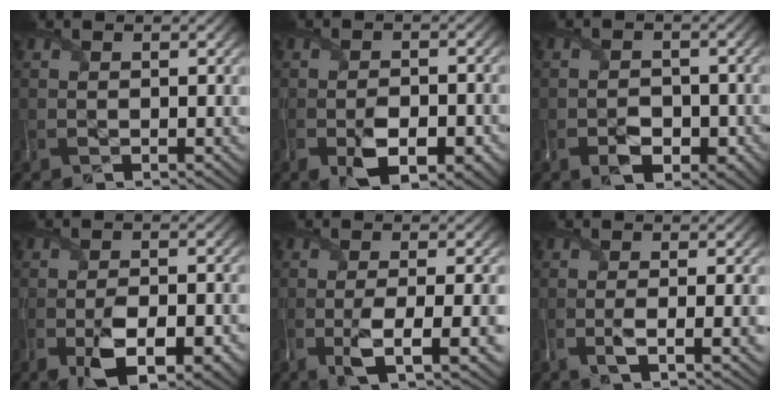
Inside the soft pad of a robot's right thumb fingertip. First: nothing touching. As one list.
[{"total": 6.7, "force": [-3.1, 3.2, 5.1], "torque": [-0.088, -0.011, -0.047]}, {"total": 3.7, "force": [-1.8, 2.4, 2.2], "torque": [-0.036, -0.009, -0.033]}, {"total": 8.8, "force": [-4.0, 3.8, 6.9], "torque": [-0.122, -0.013, -0.061]}, {"total": 7.9, "force": [-2.4, 2.1, 7.2], "torque": [-0.127, -0.008, -0.039]}, {"total": 4.9, "force": [-1.2, 1.2, 4.6], "torque": [-0.080, -0.004, -0.022]}]